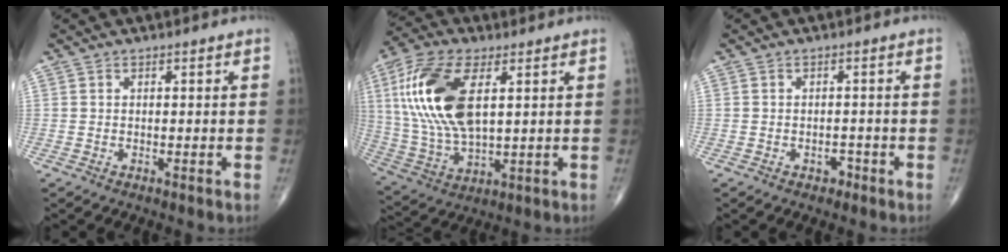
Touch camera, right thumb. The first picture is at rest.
{"total": 18.4, "force": [4.5, 8.7, 15.6], "torque": [-0.330, -0.006, 0.089]}
{"total": 1.7, "force": [-1.0, 1.2, 0.7], "torque": [-0.003, 0.005, -0.015]}